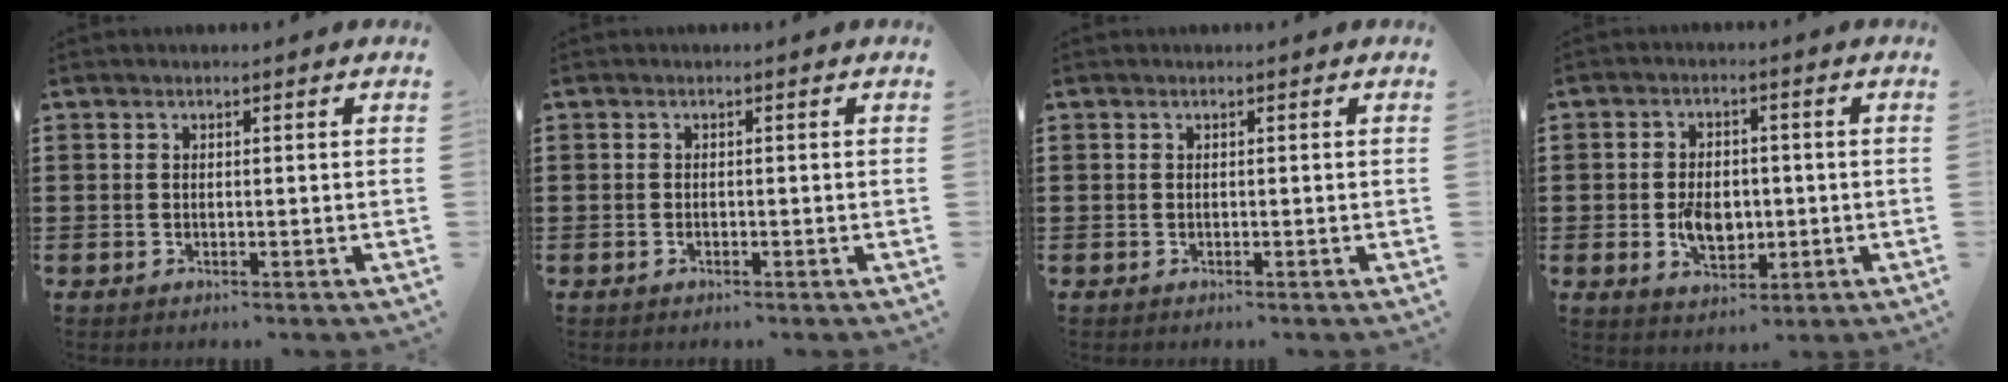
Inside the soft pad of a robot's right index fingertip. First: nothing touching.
{"total": 0.6, "force": [-0.4, 0.2, 0.5], "torque": [-0.012, -0.006, -0.005]}
{"total": 0.0}
{"total": 5.7, "force": [-0.8, 3.8, 4.3], "torque": [-0.079, 0.003, -0.015]}